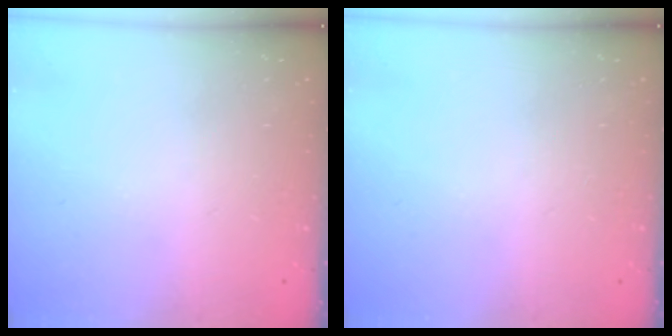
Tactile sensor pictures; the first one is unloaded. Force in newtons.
{"total": 0.0}